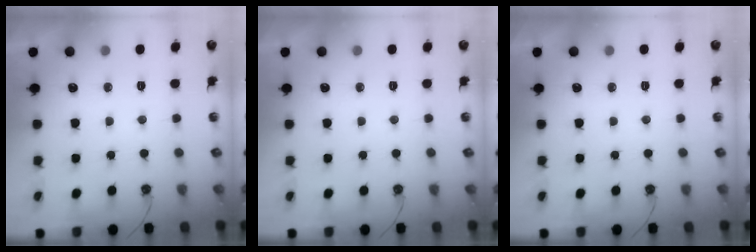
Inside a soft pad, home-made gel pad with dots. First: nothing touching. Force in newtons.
{"total": 0.0}
{"total": 0.0}